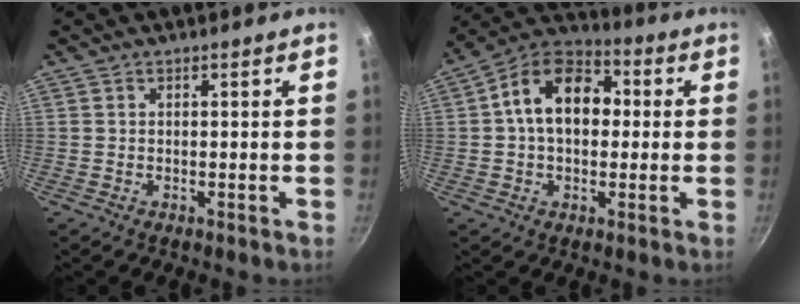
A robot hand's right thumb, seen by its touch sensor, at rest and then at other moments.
{"total": 14.5, "force": [1.6, 10.0, 10.4], "torque": [-0.130, 0.033, 0.004]}